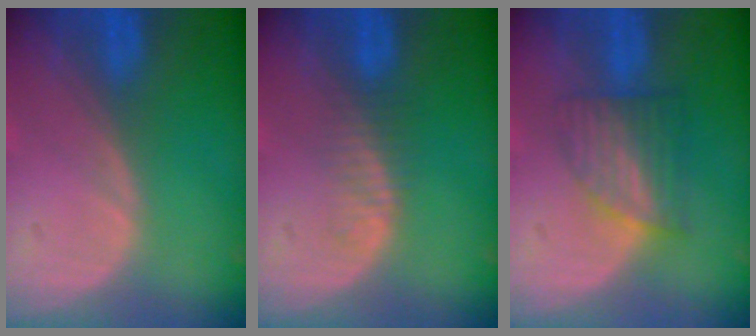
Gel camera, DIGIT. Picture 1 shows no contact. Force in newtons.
{"total": 2.3, "press": 2.3, "slide": 0.3}
{"total": 6.3, "press": 5.6, "slide": 2.8}